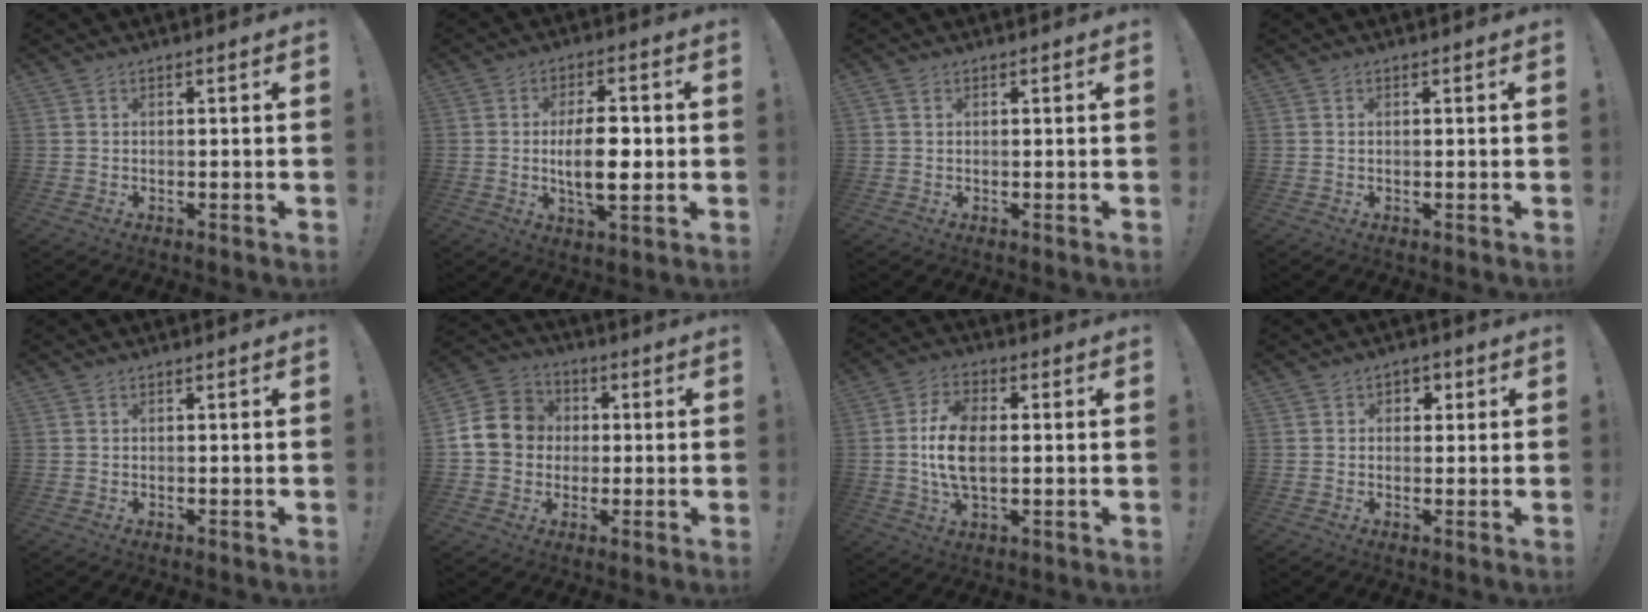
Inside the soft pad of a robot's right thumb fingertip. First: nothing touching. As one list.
[{"total": 10.7, "force": [-0.5, 4.1, 9.9], "torque": [-0.166, -0.011, -0.019]}, {"total": 0.6, "force": [0.4, 0.4, 0.1], "torque": [0.000, 0.000, 0.007]}, {"total": 0.0}, {"total": 0.0}, {"total": 12.6, "force": [0.7, 11.5, 5.3], "torque": [-0.081, 0.010, 0.020]}, {"total": 11.5, "force": [0.2, 6.6, 9.4], "torque": [-0.176, -0.001, 0.003]}, {"total": 2.7, "force": [0.3, 2.6, 1.0], "torque": [-0.007, 0.002, 0.001]}]